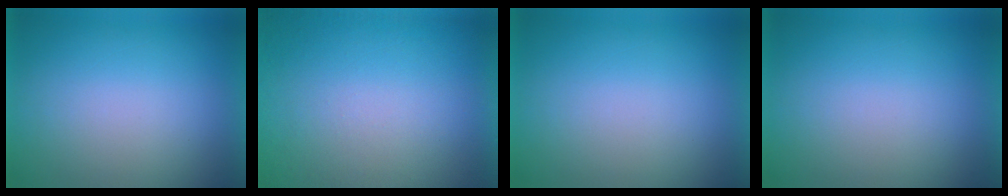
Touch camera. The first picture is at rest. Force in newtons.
{"total": 6.0}
{"total": 0.0}
{"total": 0.0}